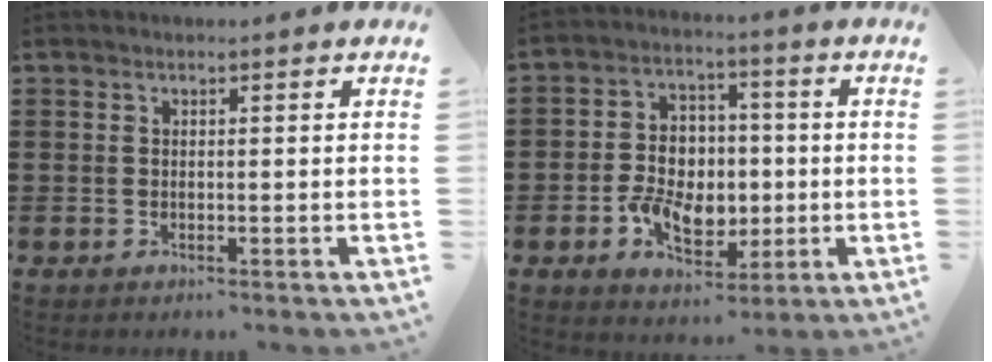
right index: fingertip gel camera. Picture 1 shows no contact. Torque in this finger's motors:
{"motor_torque": [2.14, 0.00, 0.85, 0.21]}